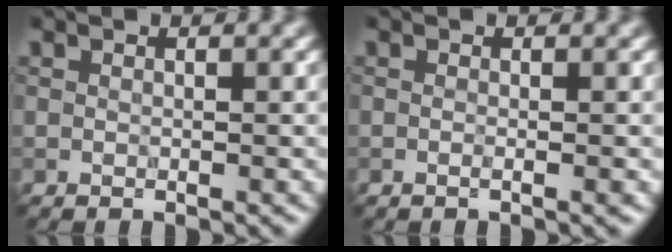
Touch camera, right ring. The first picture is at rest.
{"total": 1.2, "force": [0.1, 0.6, 1.1], "torque": [0.003, -0.005, -0.013]}